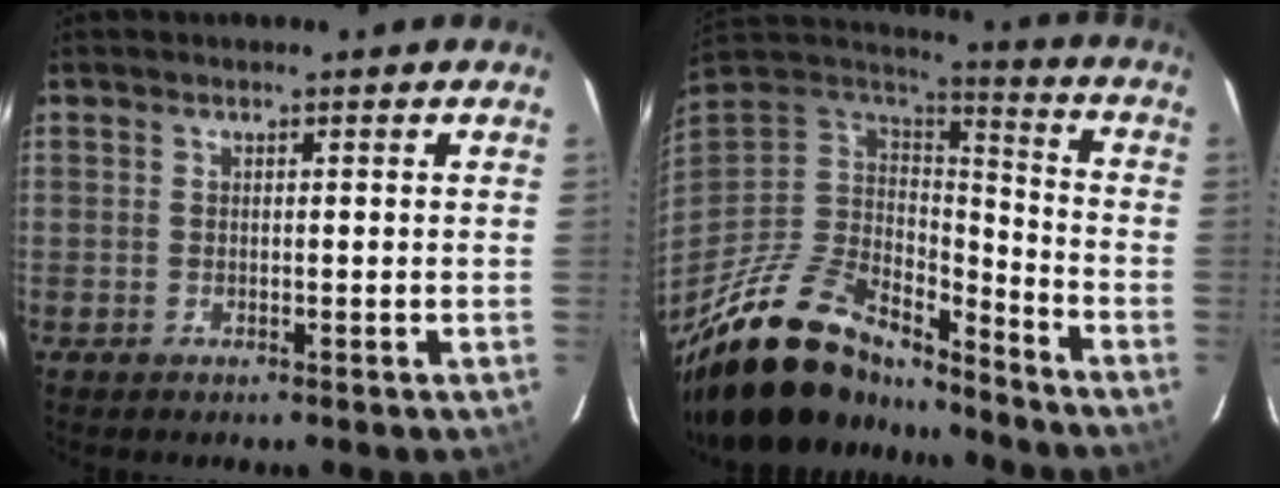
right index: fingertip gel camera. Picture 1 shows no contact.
{"total": 25.4, "force": [-19.1, 10.5, 13.0], "torque": [-0.264, -0.009, -0.315]}